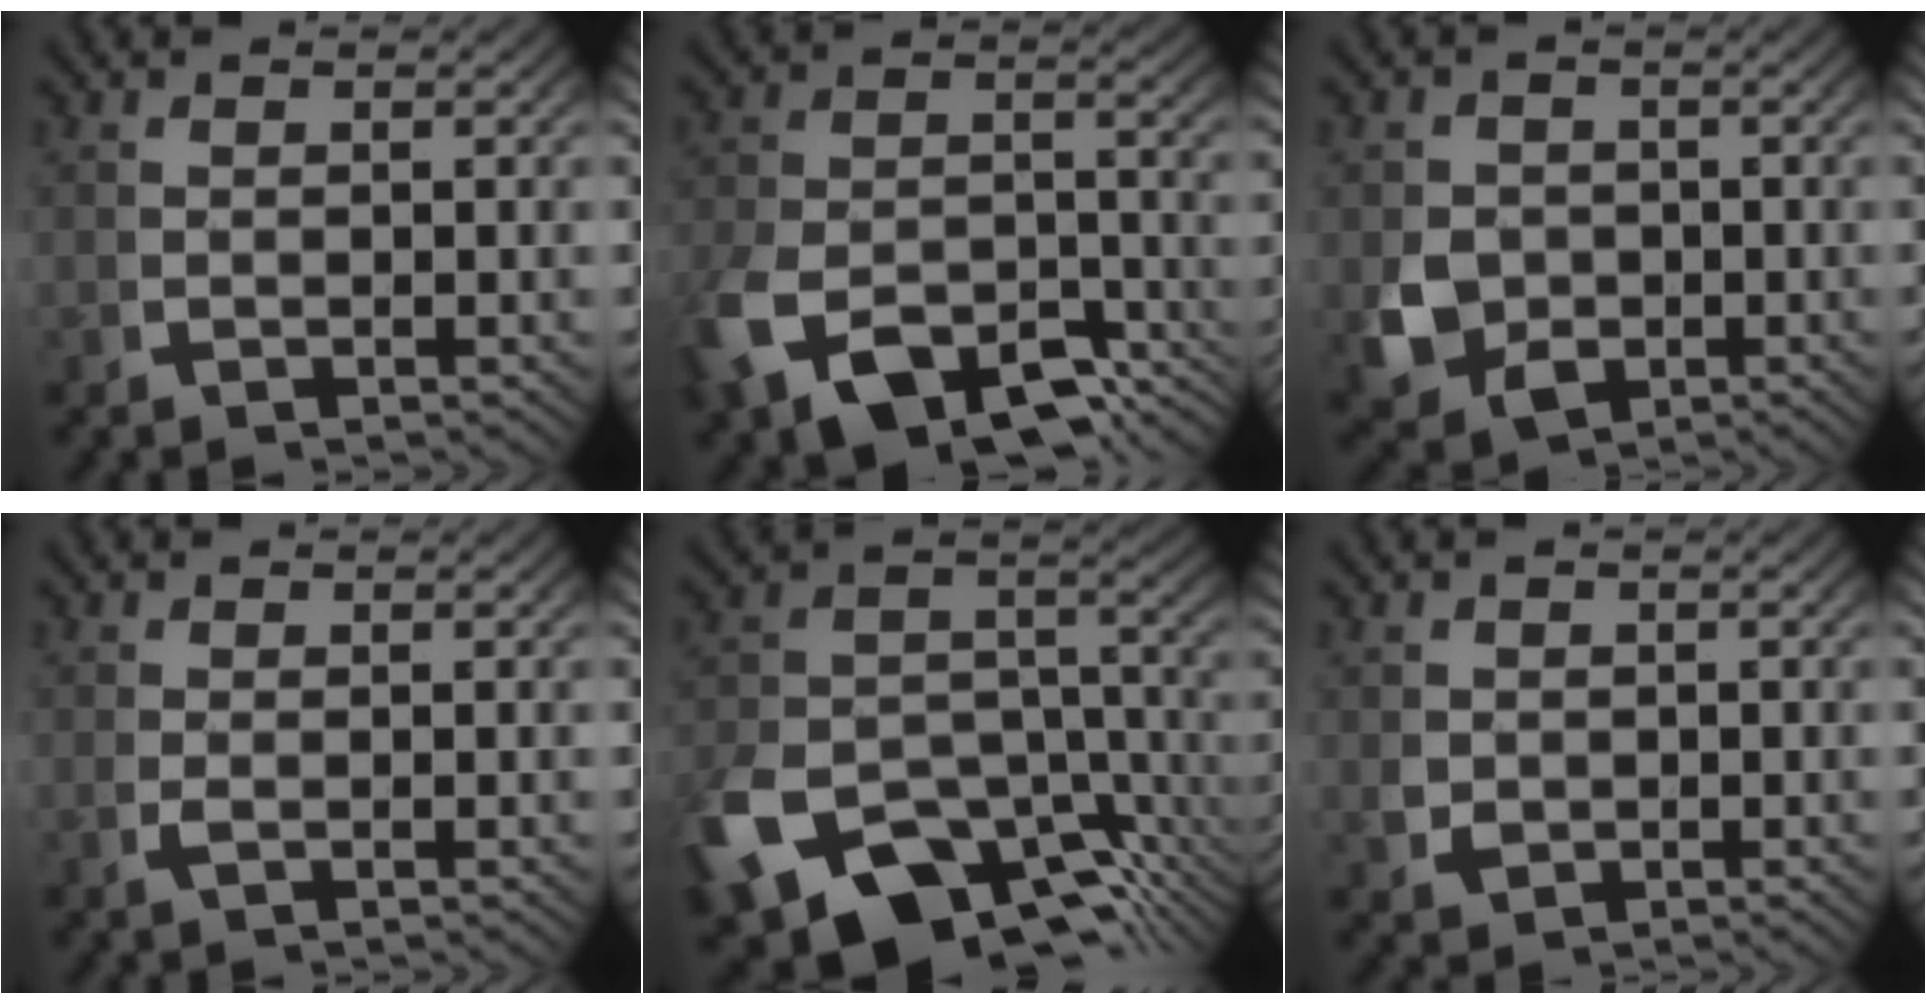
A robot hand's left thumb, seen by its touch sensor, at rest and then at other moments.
{"total": 10.3, "force": [-5.6, 6.1, 6.1], "torque": [-0.133, -0.041, -0.076]}
{"total": 6.7, "force": [-1.5, 5.3, 3.9], "torque": [-0.086, -0.032, -0.008]}
{"total": 0.8, "force": [0.0, 0.2, 0.8], "torque": [-0.022, -0.004, 0.004]}
{"total": 15.5, "force": [-8.2, 8.7, 9.9], "torque": [-0.174, -0.050, -0.111]}
{"total": 2.5, "force": [-0.1, 2.1, 1.4], "torque": [-0.036, -0.016, 0.009]}